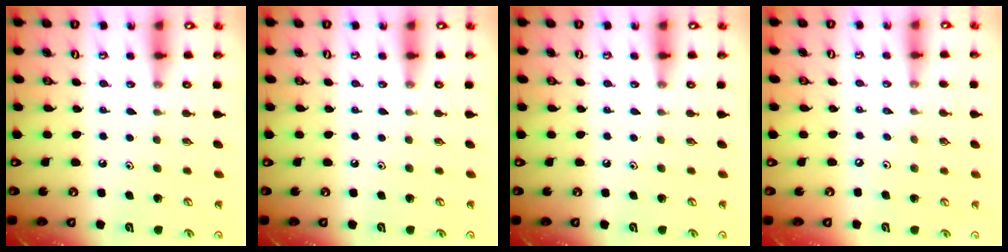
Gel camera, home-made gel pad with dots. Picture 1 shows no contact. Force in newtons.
{"total": 0.0}
{"total": 0.0}
{"total": 1.7, "press": 1.7, "slide": 0.4}